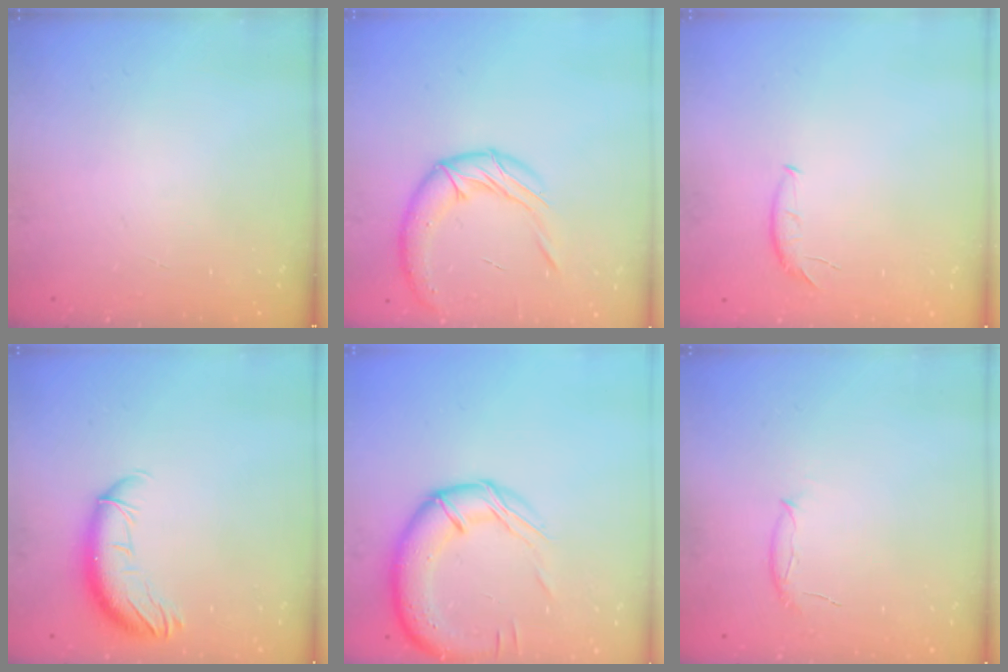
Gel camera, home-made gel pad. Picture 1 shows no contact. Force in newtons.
{"total": 14.7, "press": 14.5, "slide": 2.0}
{"total": 5.5, "press": 5.5, "slide": 0.5}
{"total": 11.2, "press": 11.1, "slide": 1.7}
{"total": 16.5, "press": 16.2, "slide": 2.9}
{"total": 5.6, "press": 5.5, "slide": 0.9}